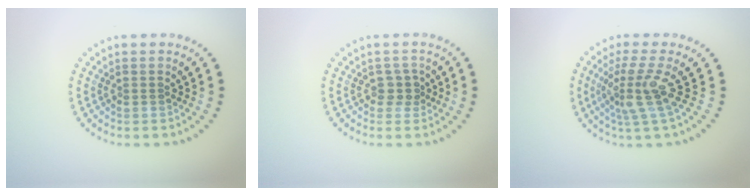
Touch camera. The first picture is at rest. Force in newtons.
{"total": 1.4, "press": 1.2, "slide": 0.9}
{"total": 3.6, "press": 2.5, "slide": 2.5}